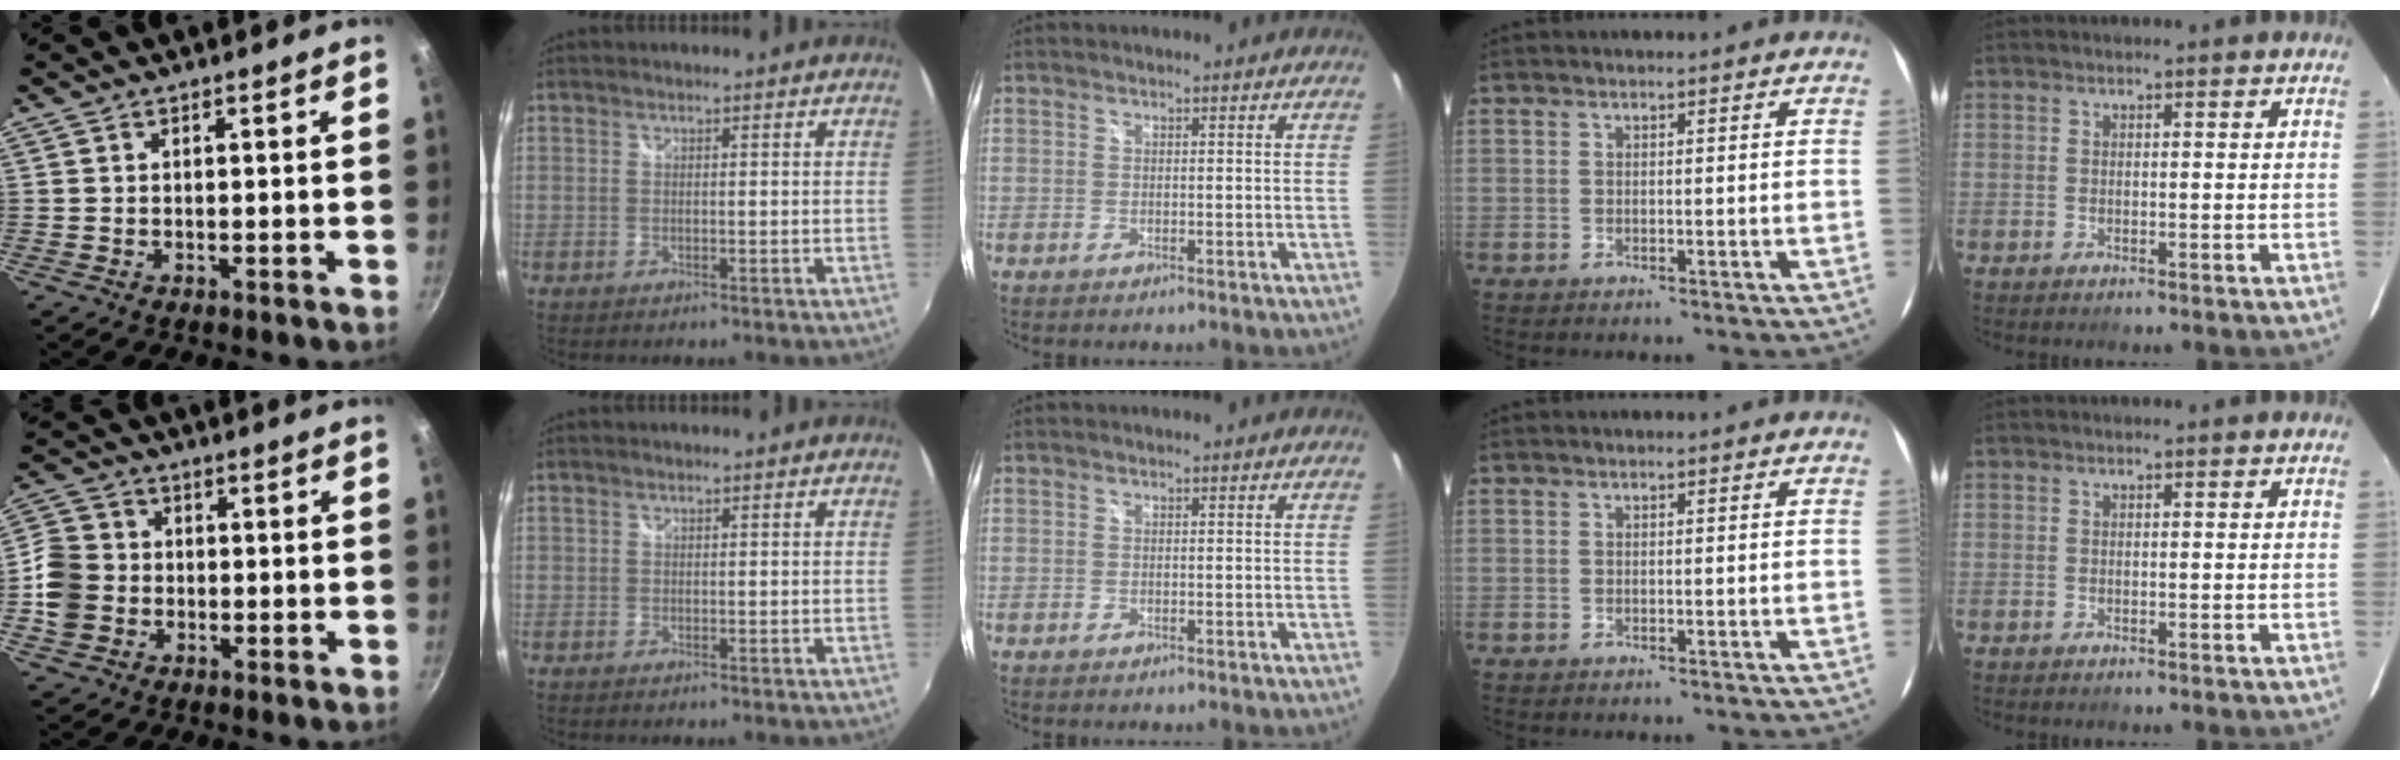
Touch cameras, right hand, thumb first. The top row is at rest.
{"thumb": {"total": 9.0, "force": [-1.5, 7.9, 4.0], "torque": [-0.051, 0.017, -0.045]}}